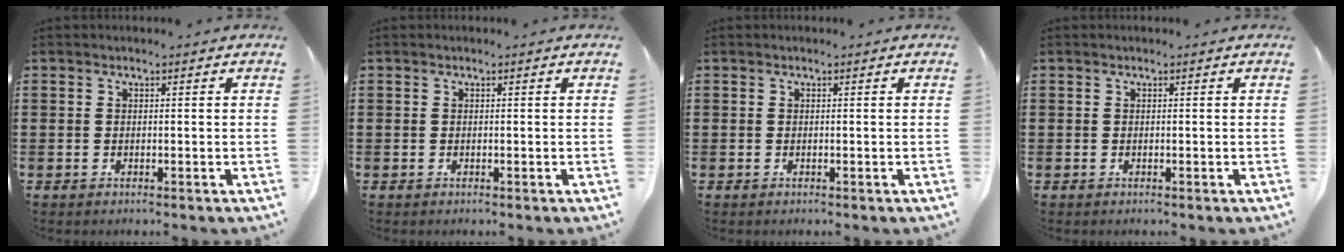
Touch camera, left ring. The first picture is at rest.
{"total": 0.0}
{"total": 0.0}
{"total": 0.0}